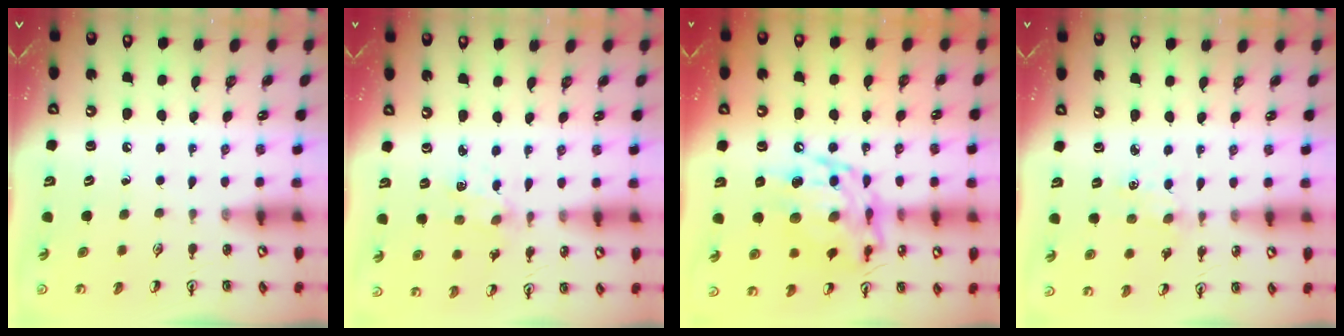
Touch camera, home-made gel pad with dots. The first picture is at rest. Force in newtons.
{"total": 1.8, "press": 1.7, "slide": 0.5}
{"total": 15.2, "press": 15.1, "slide": 1.2}
{"total": 1.4, "press": 1.4, "slide": 0.2}